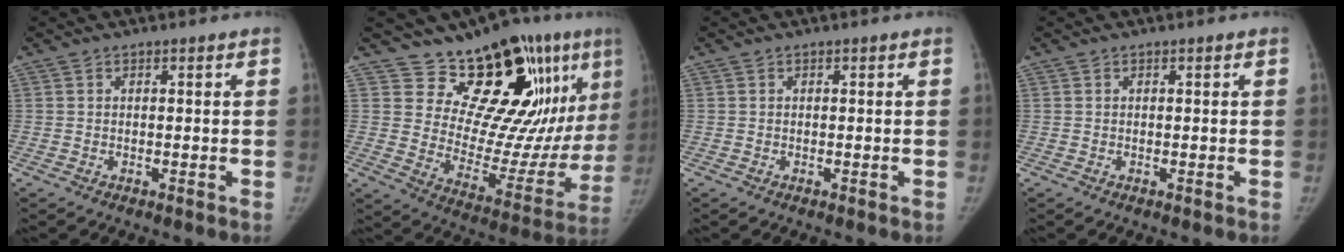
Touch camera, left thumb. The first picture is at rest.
{"total": 23.6, "force": [13.7, 9.9, 16.4], "torque": [-0.171, -0.087, 0.218]}
{"total": 0.0}
{"total": 0.0}